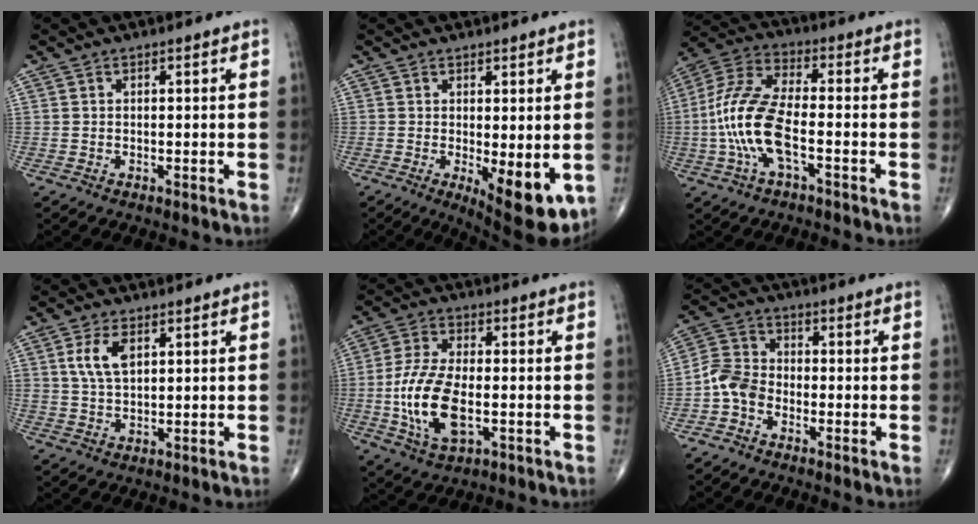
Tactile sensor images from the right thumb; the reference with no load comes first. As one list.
[{"total": 10.4, "force": [-2.2, 3.6, 9.5], "torque": [-0.118, -0.024, -0.018]}, {"total": 14.0, "force": [-3.3, 5.5, 12.5], "torque": [-0.278, 0.034, -0.068]}, {"total": 6.2, "force": [2.1, 3.3, 4.8], "torque": [-0.095, -0.005, 0.044]}, {"total": 13.4, "force": [-2.5, 6.5, 11.5], "torque": [-0.238, 0.004, -0.043]}, {"total": 6.3, "force": [-2.6, 4.6, 3.4], "torque": [-0.059, 0.024, -0.065]}]